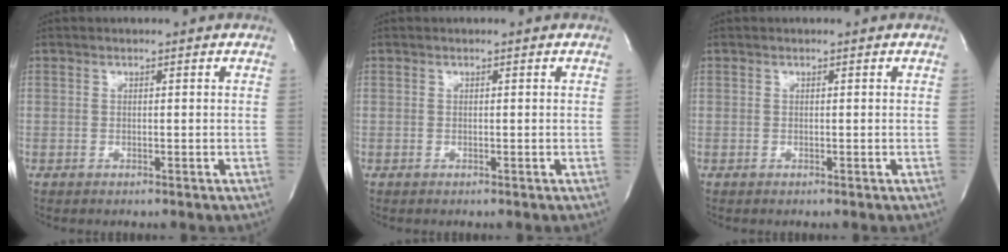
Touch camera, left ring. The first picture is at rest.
{"total": 0.0}
{"total": 0.0}